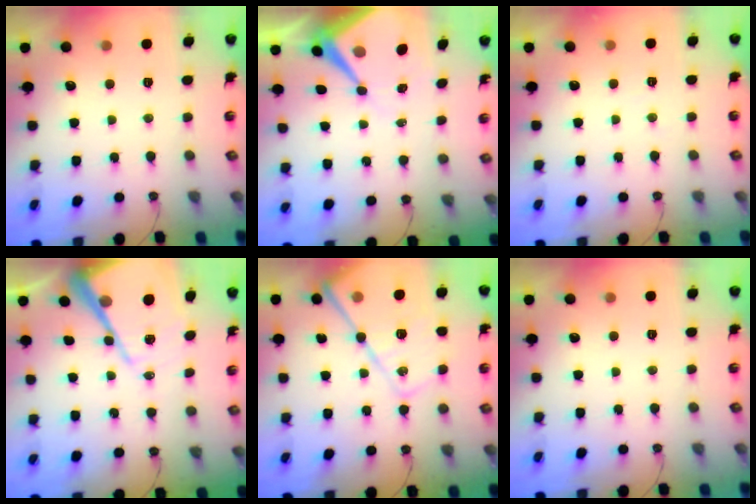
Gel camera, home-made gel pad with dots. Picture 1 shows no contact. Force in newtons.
{"total": 9.4, "press": 9.3, "slide": 0.8}
{"total": 3.5, "press": 3.5, "slide": 0.6}
{"total": 19.4, "press": 19.3, "slide": 1.9}
{"total": 18.7, "press": 18.6, "slide": 1.9}
{"total": 0.0}